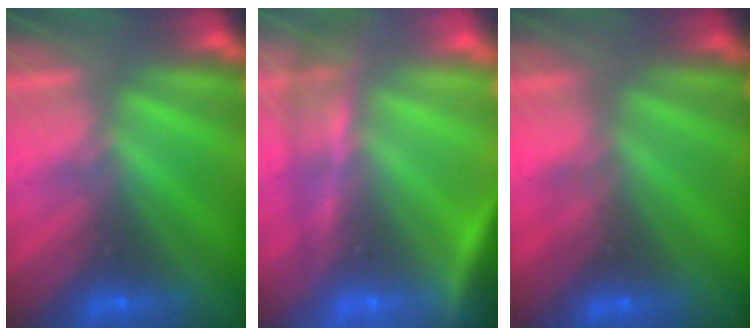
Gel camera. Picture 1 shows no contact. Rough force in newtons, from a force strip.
{"total": 7.6}
{"total": 2.1}